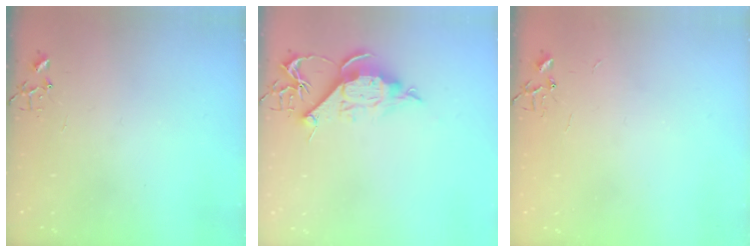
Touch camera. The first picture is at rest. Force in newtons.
{"total": 10.6, "press": 10.6, "slide": 0.4}
{"total": 2.2, "press": 2.2, "slide": 0.3}